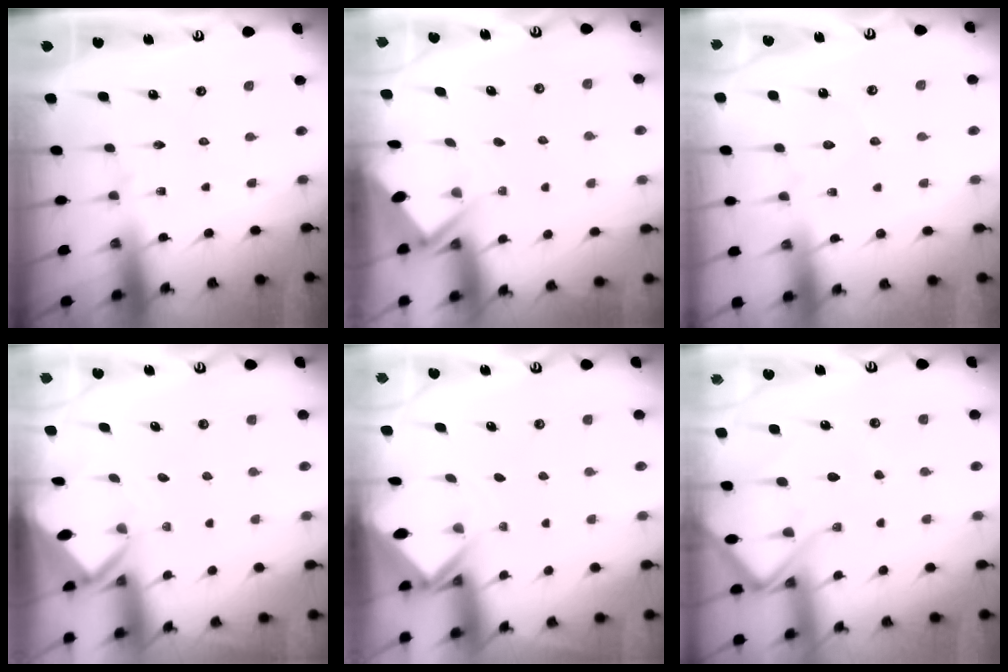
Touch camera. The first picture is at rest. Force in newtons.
{"total": 2.9, "press": 2.8, "slide": 0.4}
{"total": 2.3, "press": 2.3, "slide": 0.3}
{"total": 3.0, "press": 3.0, "slide": 0.1}
{"total": 2.8, "press": 2.8, "slide": 0.2}
{"total": 11.9, "press": 11.8, "slide": 1.2}